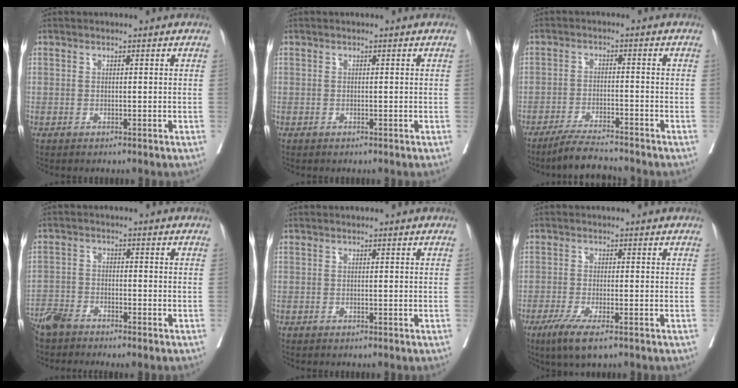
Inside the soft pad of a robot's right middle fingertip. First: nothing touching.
{"total": 0.0}
{"total": 6.0, "force": [-5.6, 0.0, 2.3], "torque": [-0.046, -0.020, -0.101]}
{"total": 4.5, "force": [-4.1, 0.9, 1.7], "torque": [-0.029, -0.010, -0.081]}
{"total": 0.0}
{"total": 5.3, "force": [-3.2, 0.8, 4.1], "torque": [-0.079, -0.014, -0.055]}